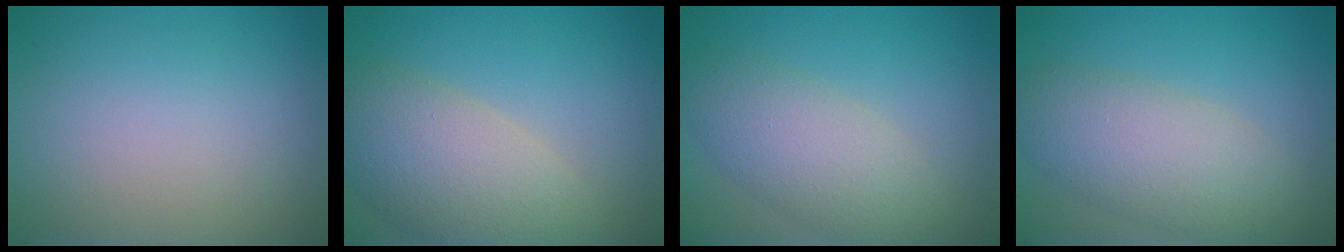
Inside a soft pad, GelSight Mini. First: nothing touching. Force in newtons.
{"total": 7.5, "press": 7.5, "slide": 0.5}
{"total": 5.1, "press": 5.1, "slide": 0.2}
{"total": 6.1, "press": 6.1, "slide": 0.4}